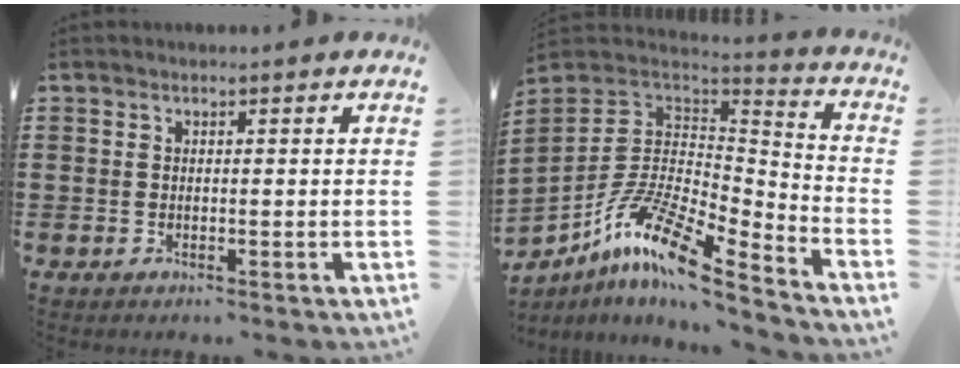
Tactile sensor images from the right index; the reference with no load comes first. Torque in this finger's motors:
{"motor_torque": [-0.40, 0.98, 0.45, 0.07]}